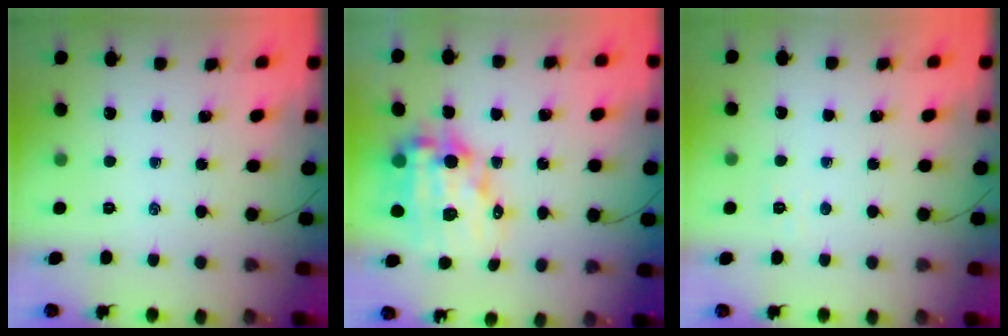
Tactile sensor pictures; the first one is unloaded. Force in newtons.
{"total": 14.8, "press": 14.4, "slide": 3.5}
{"total": 2.5, "press": 2.4, "slide": 0.7}